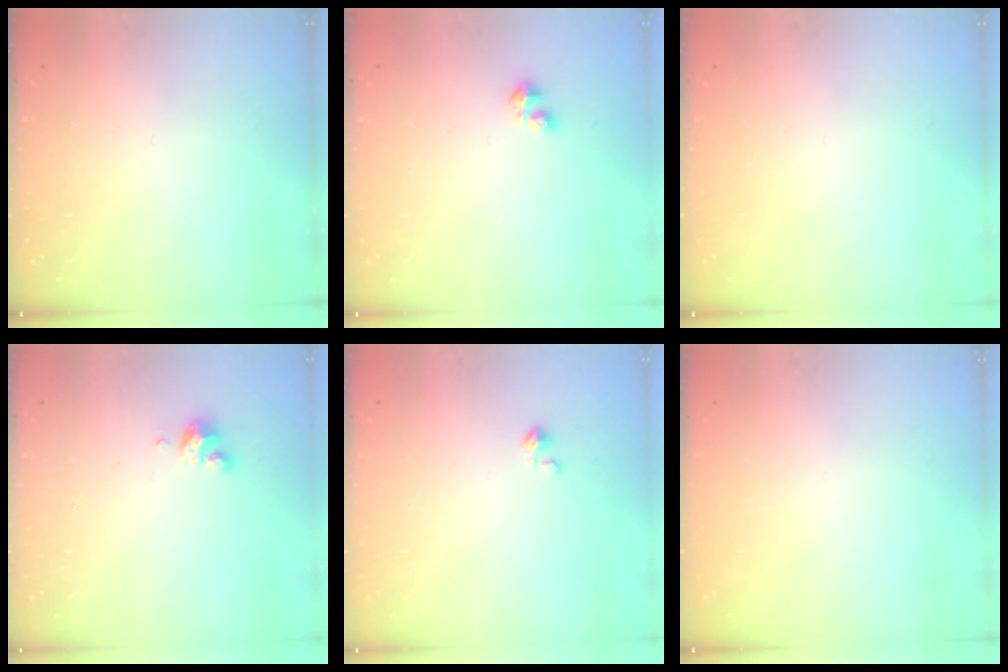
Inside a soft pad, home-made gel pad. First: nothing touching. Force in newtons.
{"total": 2.9, "press": 2.9, "slide": 0.5}
{"total": 0.0}
{"total": 4.1, "press": 4.1, "slide": 0.3}
{"total": 2.3, "press": 2.2, "slide": 0.3}
{"total": 0.0}